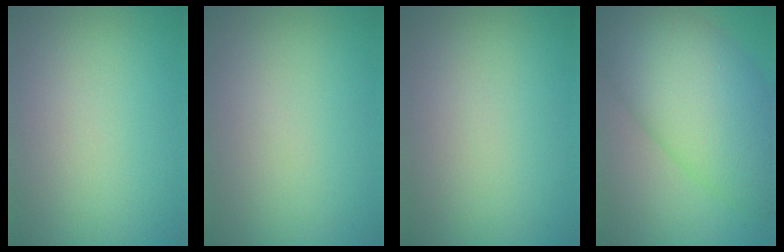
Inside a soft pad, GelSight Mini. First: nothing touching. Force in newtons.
{"total": 0.0}
{"total": 0.0}
{"total": 12.3, "press": 12.3, "slide": 0.2}